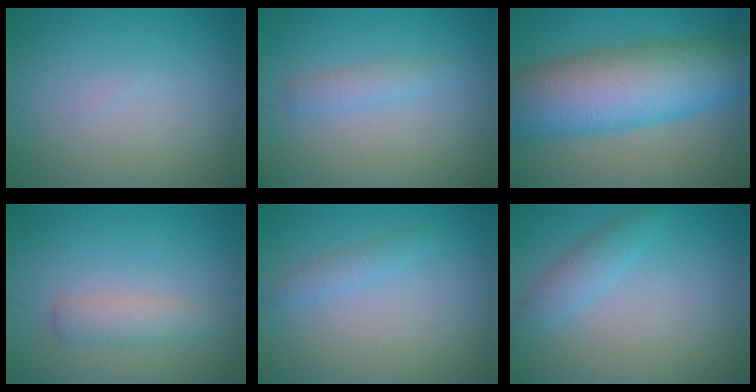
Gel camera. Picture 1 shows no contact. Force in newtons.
{"total": 1.6, "press": 1.6, "slide": 0.2}
{"total": 12.1, "press": 12.1, "slide": 0.3}
{"total": 2.2, "press": 2.2, "slide": 0.0}
{"total": 1.3, "press": 1.3, "slide": 0.1}
{"total": 2.3, "press": 2.3, "slide": 0.2}